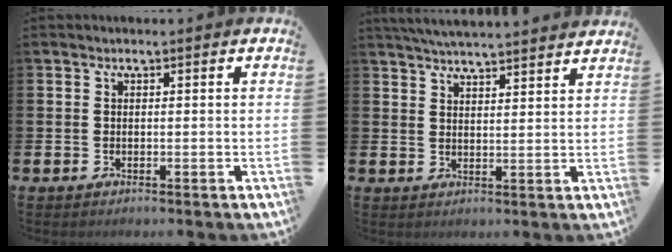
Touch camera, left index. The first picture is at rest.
{"total": 4.8, "force": [4.8, -0.1, 0.6], "torque": [-0.018, -0.027, 0.085]}